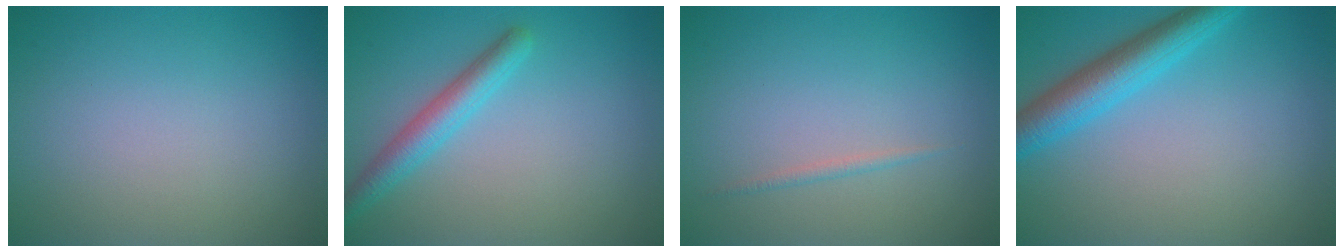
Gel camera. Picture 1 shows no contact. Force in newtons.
{"total": 2.9, "press": 2.9, "slide": 0.1}
{"total": 0.6, "press": 0.6, "slide": 0.0}
{"total": 4.6, "press": 4.6, "slide": 0.1}